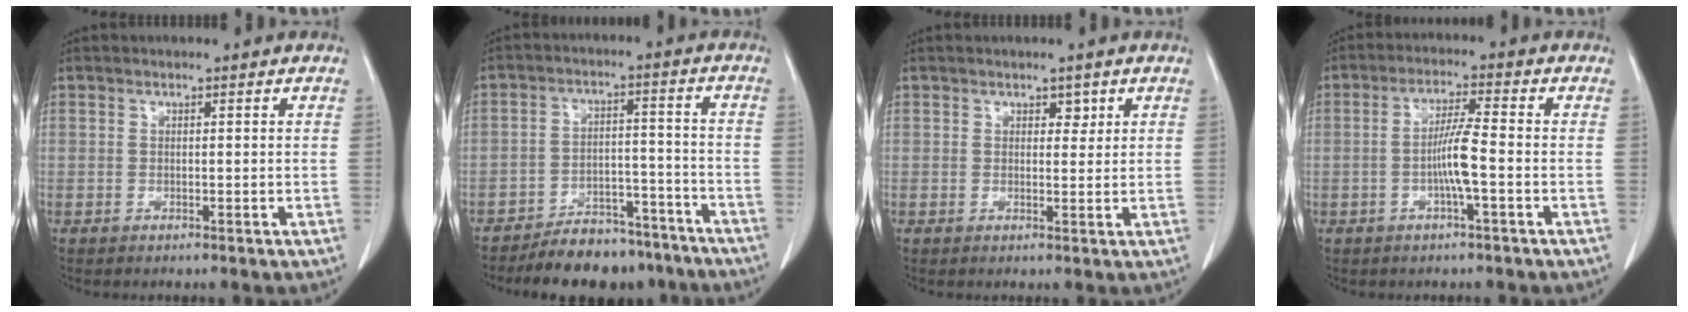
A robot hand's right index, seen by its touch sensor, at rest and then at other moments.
{"total": 11.7, "force": [-10.3, 4.8, 2.9], "torque": [-0.017, 0.034, -0.149]}
{"total": 1.6, "force": [0.9, 0.9, 0.8], "torque": [-0.007, -0.004, 0.013]}
{"total": 6.9, "force": [-1.3, -0.5, 6.7], "torque": [-0.134, 0.004, -0.025]}